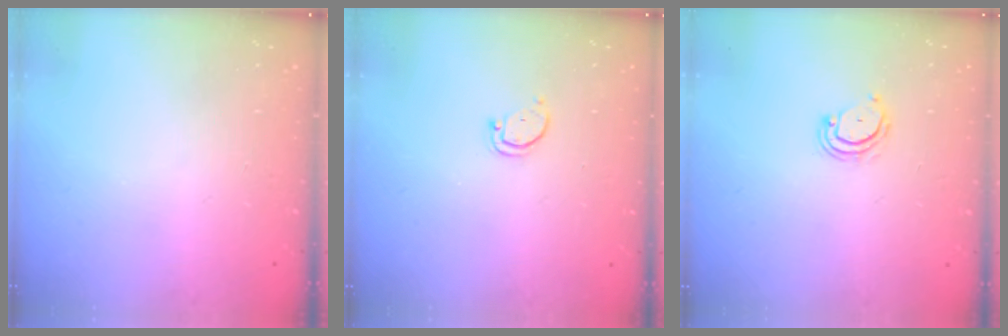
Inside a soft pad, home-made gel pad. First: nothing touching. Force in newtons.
{"total": 1.8, "press": 1.8, "slide": 0.1}
{"total": 3.9, "press": 3.9, "slide": 0.3}